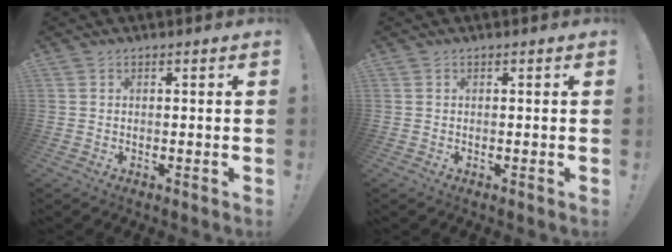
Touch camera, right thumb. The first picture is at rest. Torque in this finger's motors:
{"motor_torque": [0.00, 0.01, -0.02, 0.01, 0.00]}